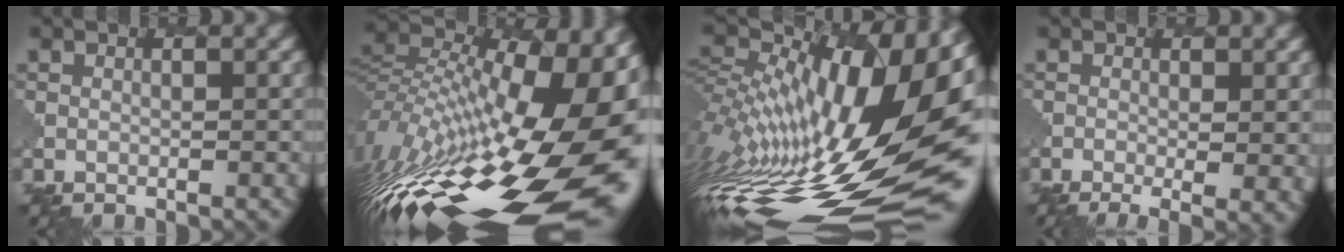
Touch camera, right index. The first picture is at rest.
{"total": 19.8, "force": [-3.9, 9.2, 17.0], "torque": [-0.289, -0.025, -0.057]}
{"total": 16.8, "force": [1.6, 6.9, 15.2], "torque": [-0.262, 0.001, 0.015]}
{"total": 5.2, "force": [-0.9, 2.0, 4.6], "torque": [-0.065, -0.005, -0.001]}